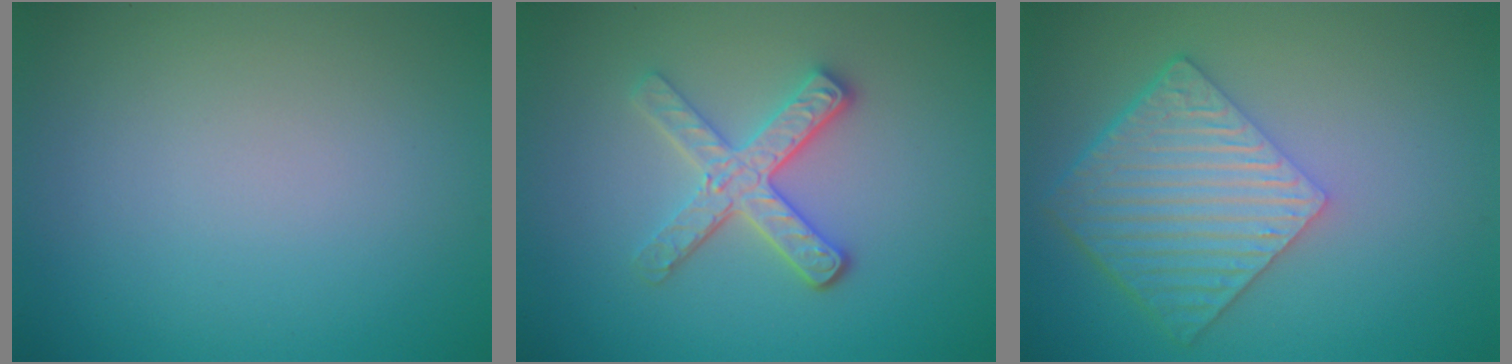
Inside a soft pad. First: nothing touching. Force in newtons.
{"total": 3.6, "press": 3.1, "slide": 1.8}
{"total": 6.4, "press": 4.6, "slide": 4.5}